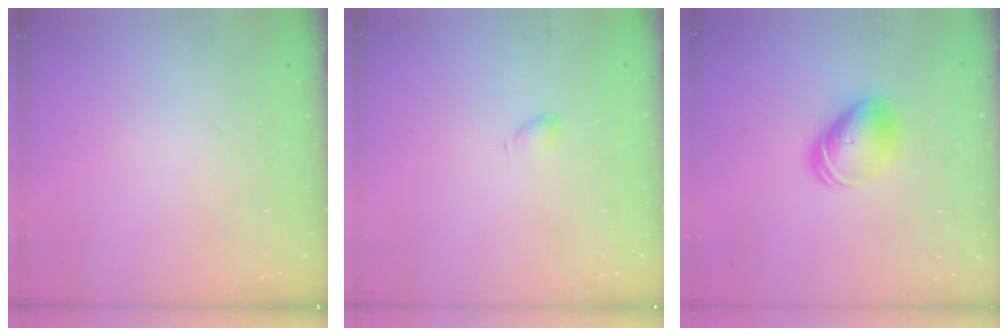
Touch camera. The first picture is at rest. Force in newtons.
{"total": 2.3, "press": 2.3, "slide": 0.4}
{"total": 9.3, "press": 9.2, "slide": 1.4}